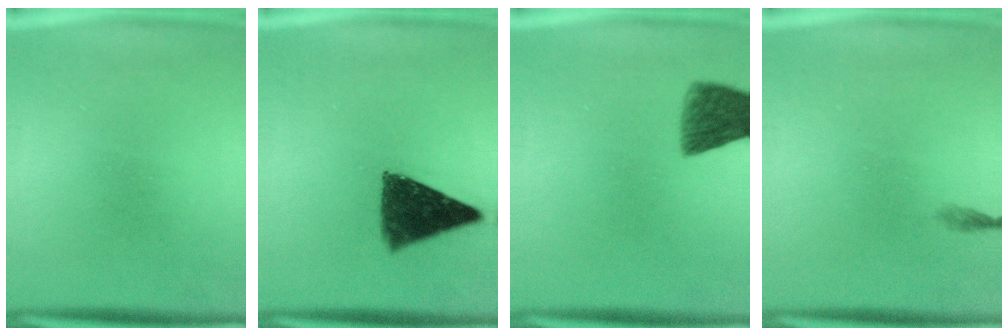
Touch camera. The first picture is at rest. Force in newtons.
{"total": 10.5}
{"total": 7.2}
{"total": 0.6}